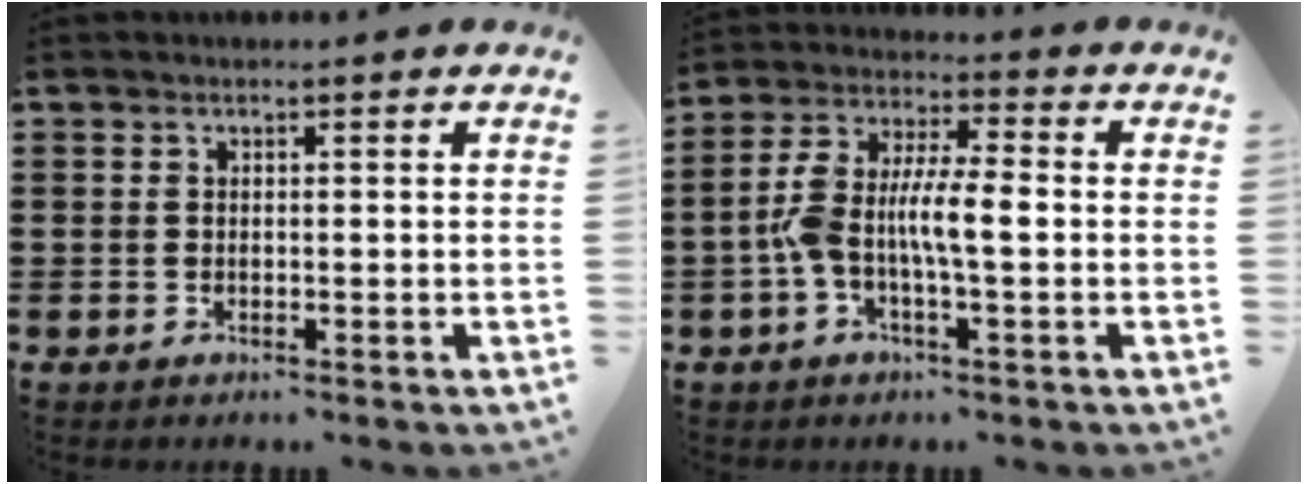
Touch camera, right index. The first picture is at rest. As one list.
[{"total": 8.0, "force": [-1.4, 2.5, 7.5], "torque": [-0.168, -0.004, -0.033]}]